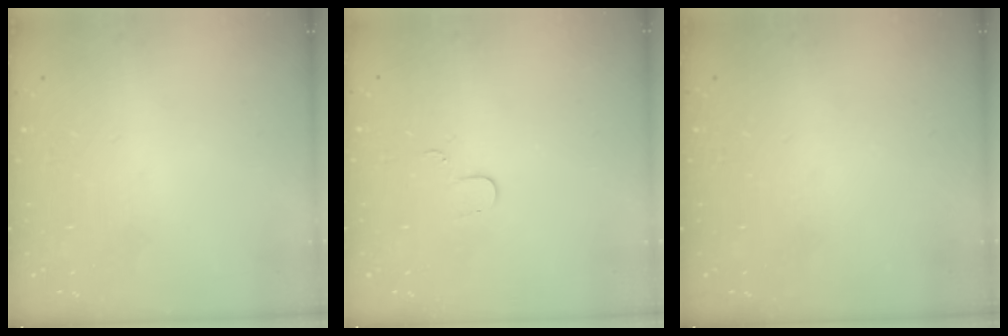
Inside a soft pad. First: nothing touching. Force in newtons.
{"total": 3.5, "press": 3.5, "slide": 0.4}
{"total": 0.0}